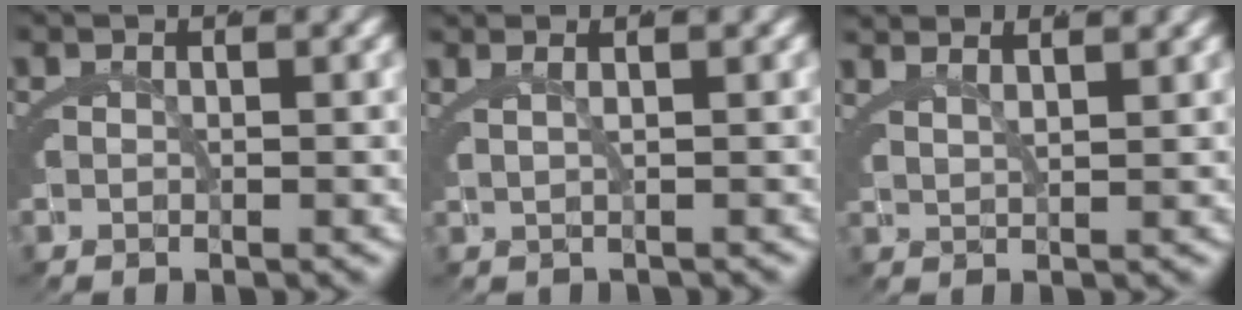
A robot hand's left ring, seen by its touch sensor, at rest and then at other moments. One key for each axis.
{"total": 1.6, "fx": 0.9, "fy": -1.0, "fz": 0.7, "tx": 0.003, "ty": 0.017, "tz": 0.013}
{"total": 3.2, "fx": 3.0, "fy": -0.3, "fz": 1.0, "tx": -0.005, "ty": 0.020, "tz": 0.044}